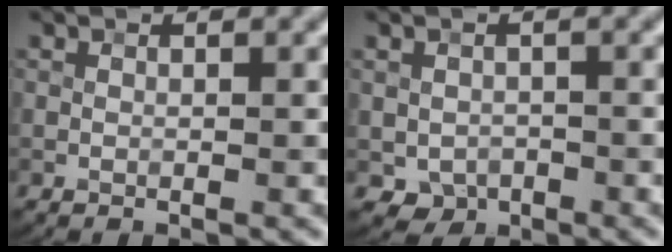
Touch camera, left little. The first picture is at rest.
{"total": 2.3, "force": [-0.9, 1.9, 0.9], "torque": [-0.013, -0.007, -0.015]}